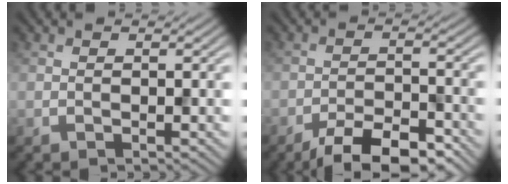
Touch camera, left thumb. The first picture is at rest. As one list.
[{"total": 6.9, "force": [-5.2, 2.0, 4.1], "torque": [-0.063, 0.003, -0.088]}]